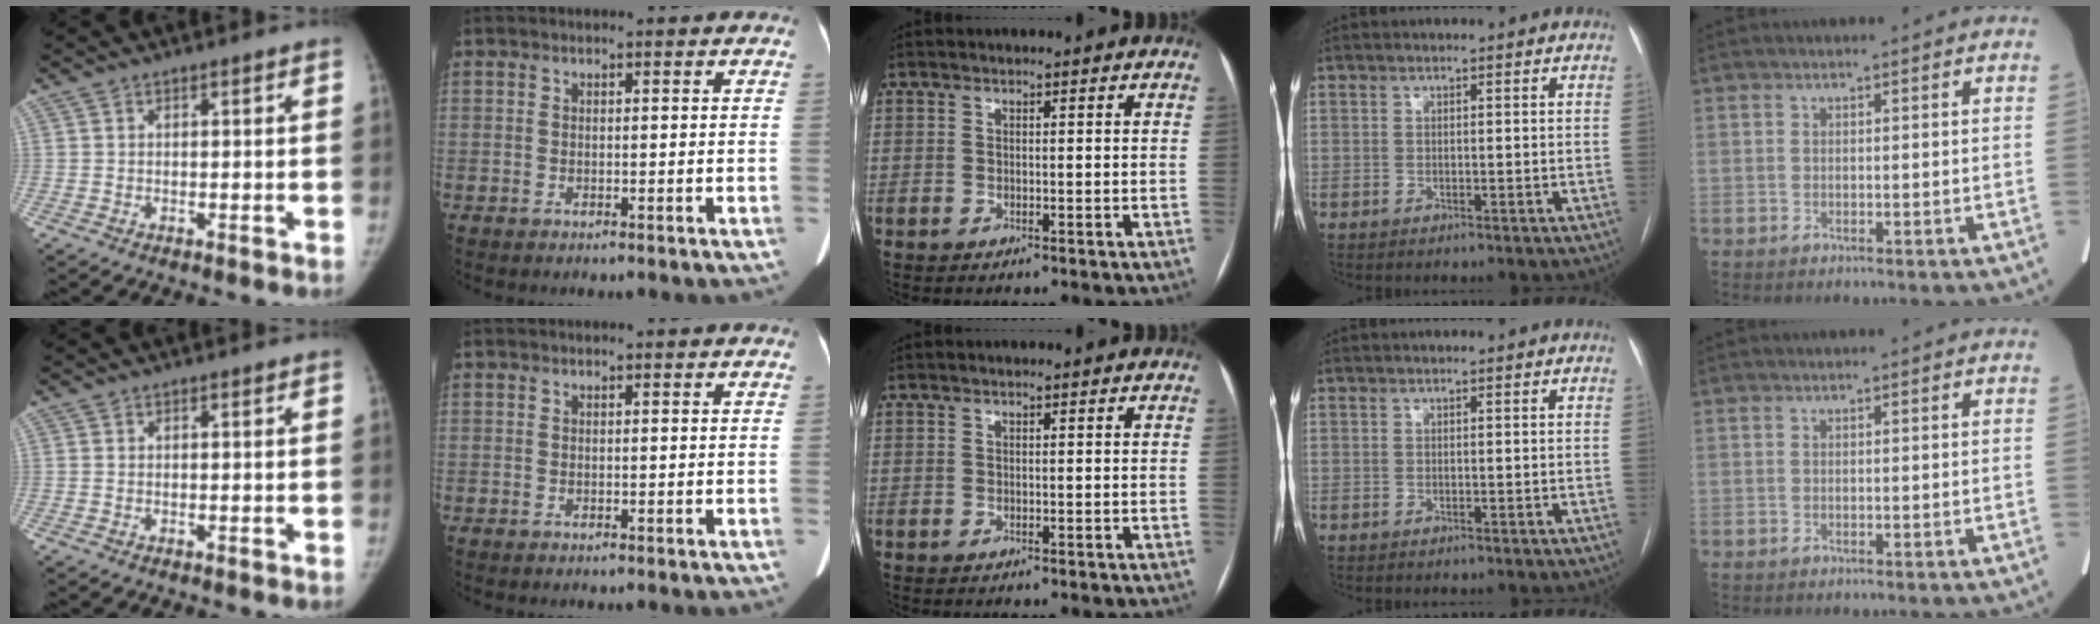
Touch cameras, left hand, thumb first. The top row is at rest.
{}